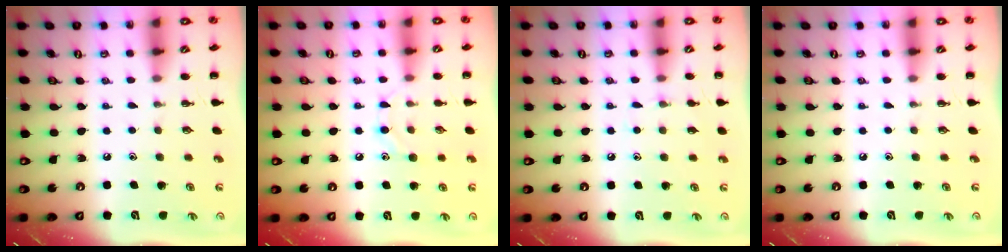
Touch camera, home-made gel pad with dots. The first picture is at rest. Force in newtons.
{"total": 6.9, "press": 6.7, "slide": 1.3}
{"total": 5.5, "press": 5.3, "slide": 1.6}
{"total": 0.0}